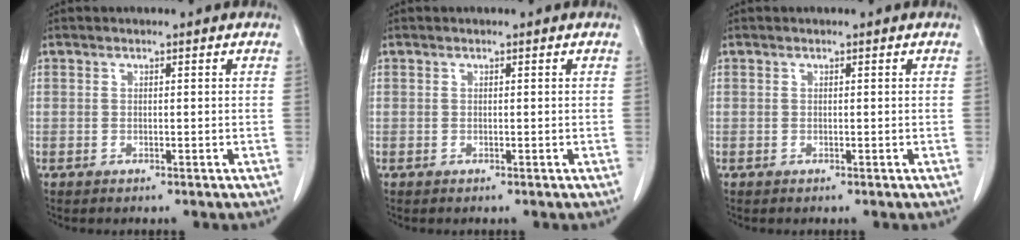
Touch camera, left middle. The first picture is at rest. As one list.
[{"total": 0.0}, {"total": 0.0}]